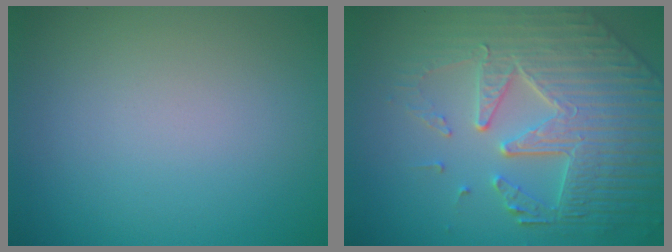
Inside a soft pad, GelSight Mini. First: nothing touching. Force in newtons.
{"total": 7.8, "press": 5.9, "slide": 5.1}